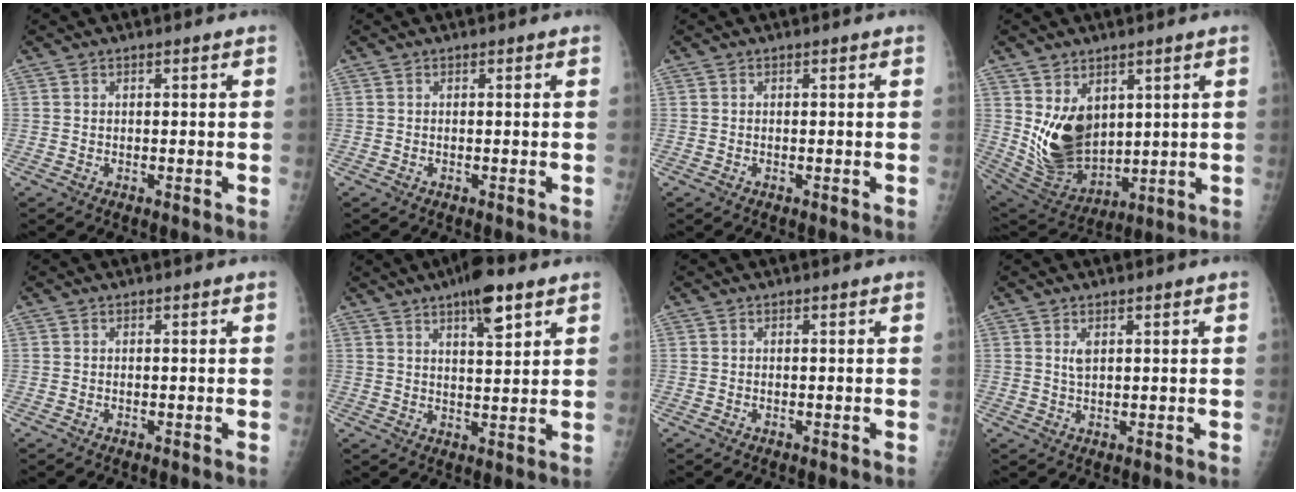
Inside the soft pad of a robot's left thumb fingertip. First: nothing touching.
{"total": 0.0}
{"total": 0.0}
{"total": 12.9, "force": [3.4, 8.9, 8.7], "torque": [-0.122, -0.036, 0.093]}
{"total": 0.0}
{"total": 8.3, "force": [5.1, 2.3, 6.2], "torque": [-0.086, -0.022, 0.078]}
{"total": 0.0}
{"total": 1.9, "force": [0.9, 0.8, 1.5], "torque": [-0.030, -0.003, 0.021]}